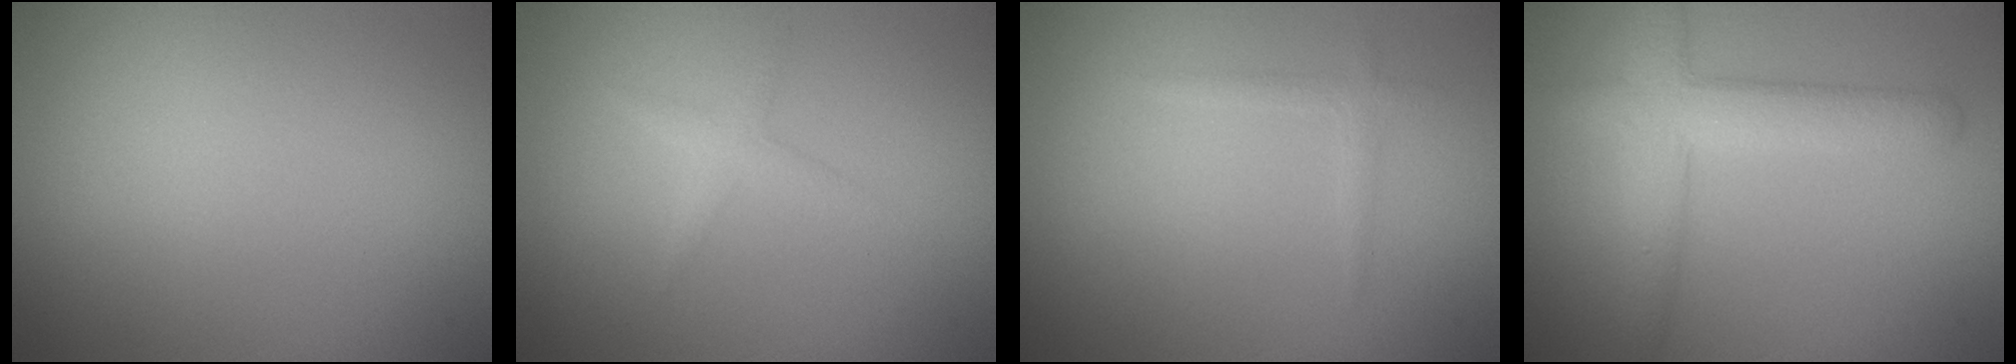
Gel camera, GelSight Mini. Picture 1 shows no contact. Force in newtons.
{"total": 1.3, "press": 1.3, "slide": 0.1}
{"total": 0.9, "press": 0.9, "slide": 0.0}
{"total": 4.7, "press": 4.7, "slide": 0.2}